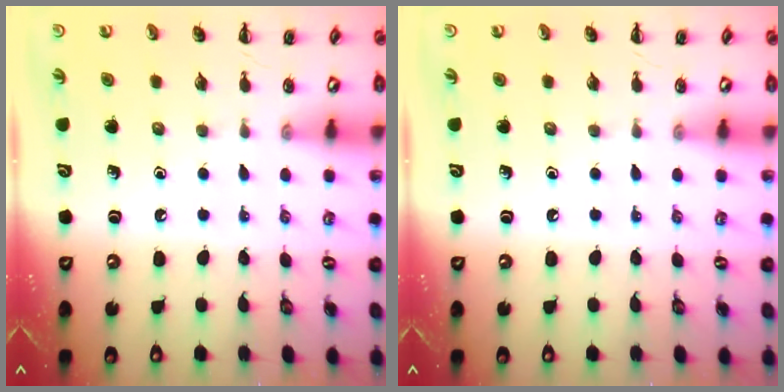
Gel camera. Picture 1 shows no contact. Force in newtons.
{"total": 0.0}